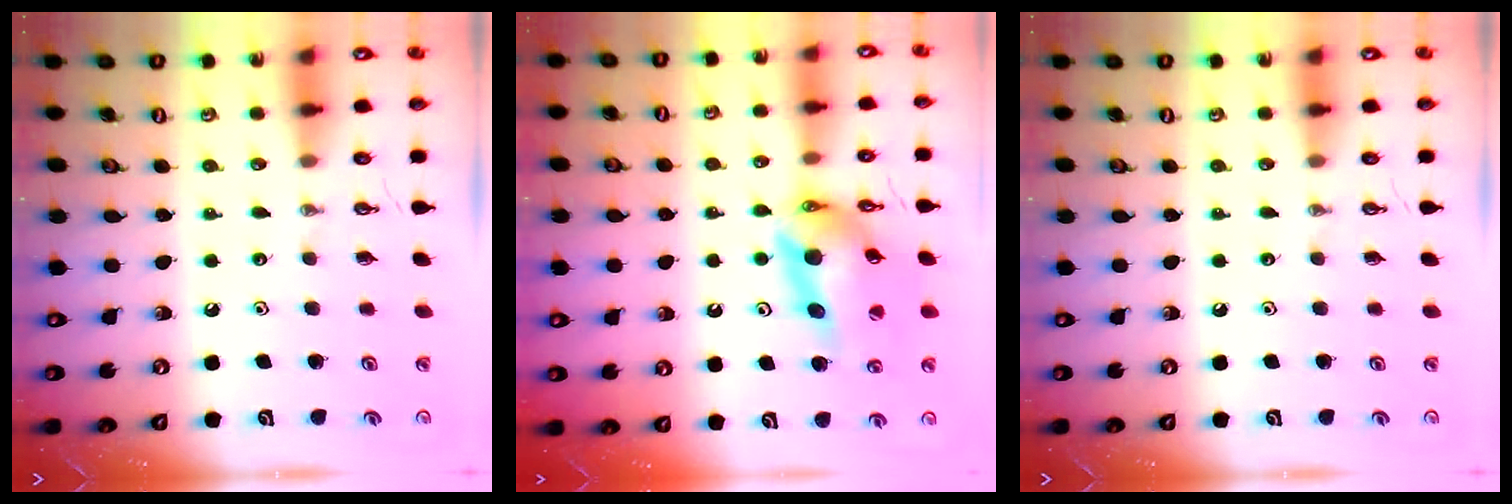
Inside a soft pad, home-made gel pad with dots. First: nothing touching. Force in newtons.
{"total": 13.9, "press": 13.8, "slide": 1.4}
{"total": 0.0}